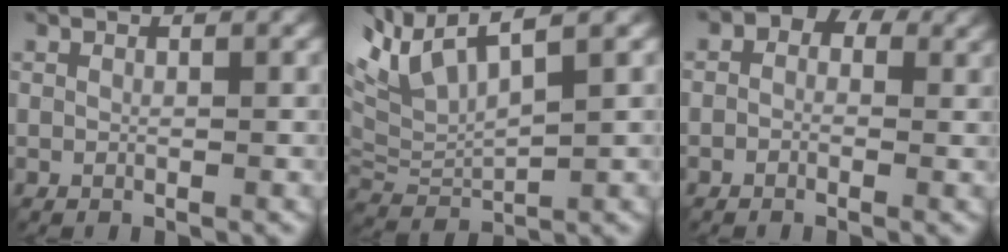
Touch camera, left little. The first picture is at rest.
{"total": 7.1, "force": [3.3, 2.8, 5.6], "torque": [-0.132, 0.019, 0.060]}
{"total": 5.7, "force": [1.9, 4.5, 2.9], "torque": [-0.020, 0.020, -0.014]}